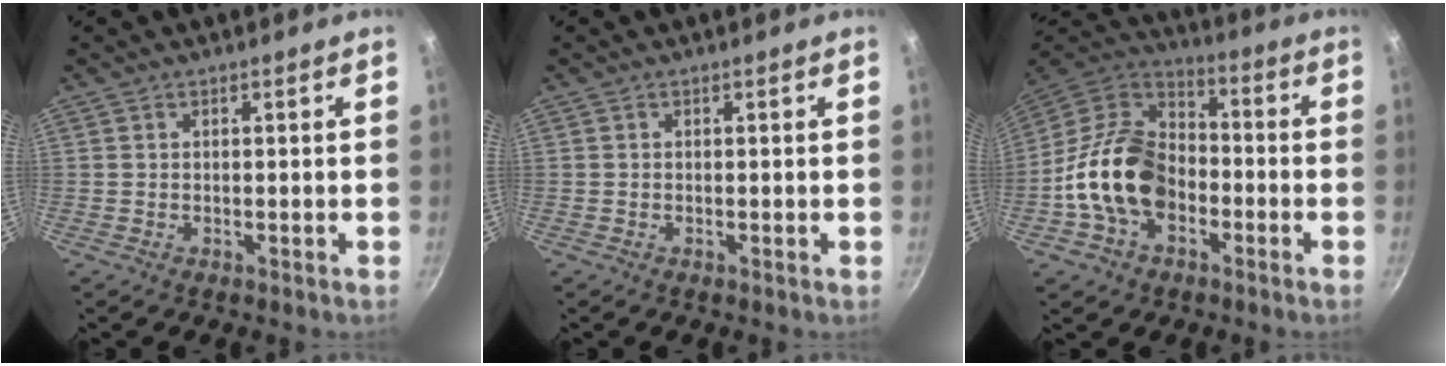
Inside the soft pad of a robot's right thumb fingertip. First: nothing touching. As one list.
[{"total": 0.0}, {"total": 17.6, "force": [-4.7, 12.2, 11.8], "torque": [-0.177, 0.044, -0.106]}]